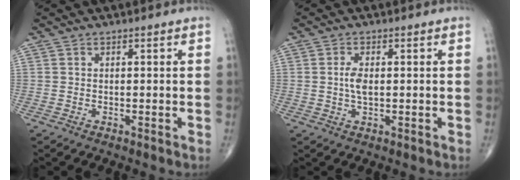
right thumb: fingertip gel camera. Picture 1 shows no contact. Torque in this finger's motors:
{"motor_torque": [0.89, 0.73, 0.21, -0.43, 0.01]}